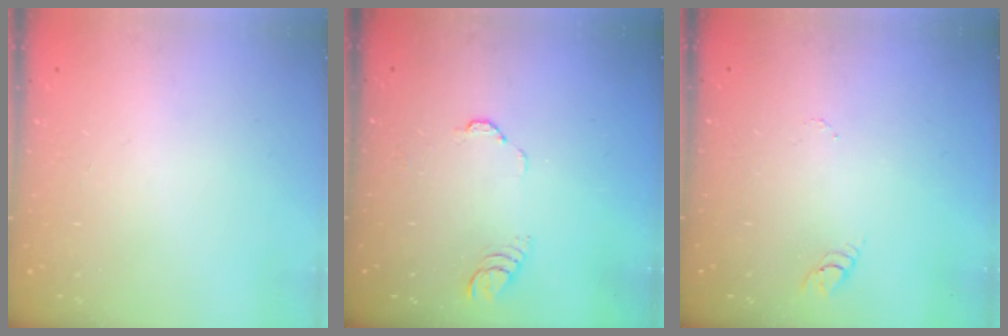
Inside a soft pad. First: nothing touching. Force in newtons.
{"total": 3.3, "press": 3.3, "slide": 0.2}
{"total": 2.9, "press": 2.9, "slide": 0.4}